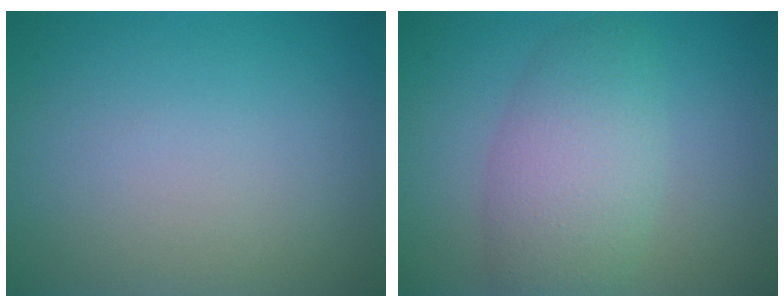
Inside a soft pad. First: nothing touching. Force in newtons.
{"total": 5.4, "press": 5.4, "slide": 0.4}